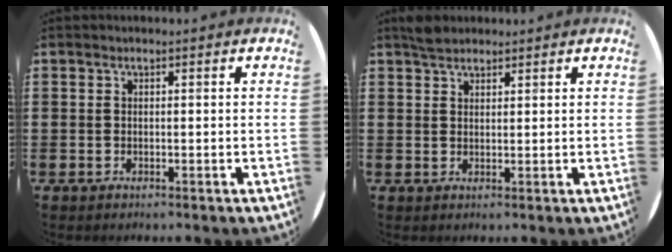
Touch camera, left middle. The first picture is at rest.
{"total": 2.2, "force": [2.0, 0.8, 0.3], "torque": [-0.001, 0.003, 0.037]}